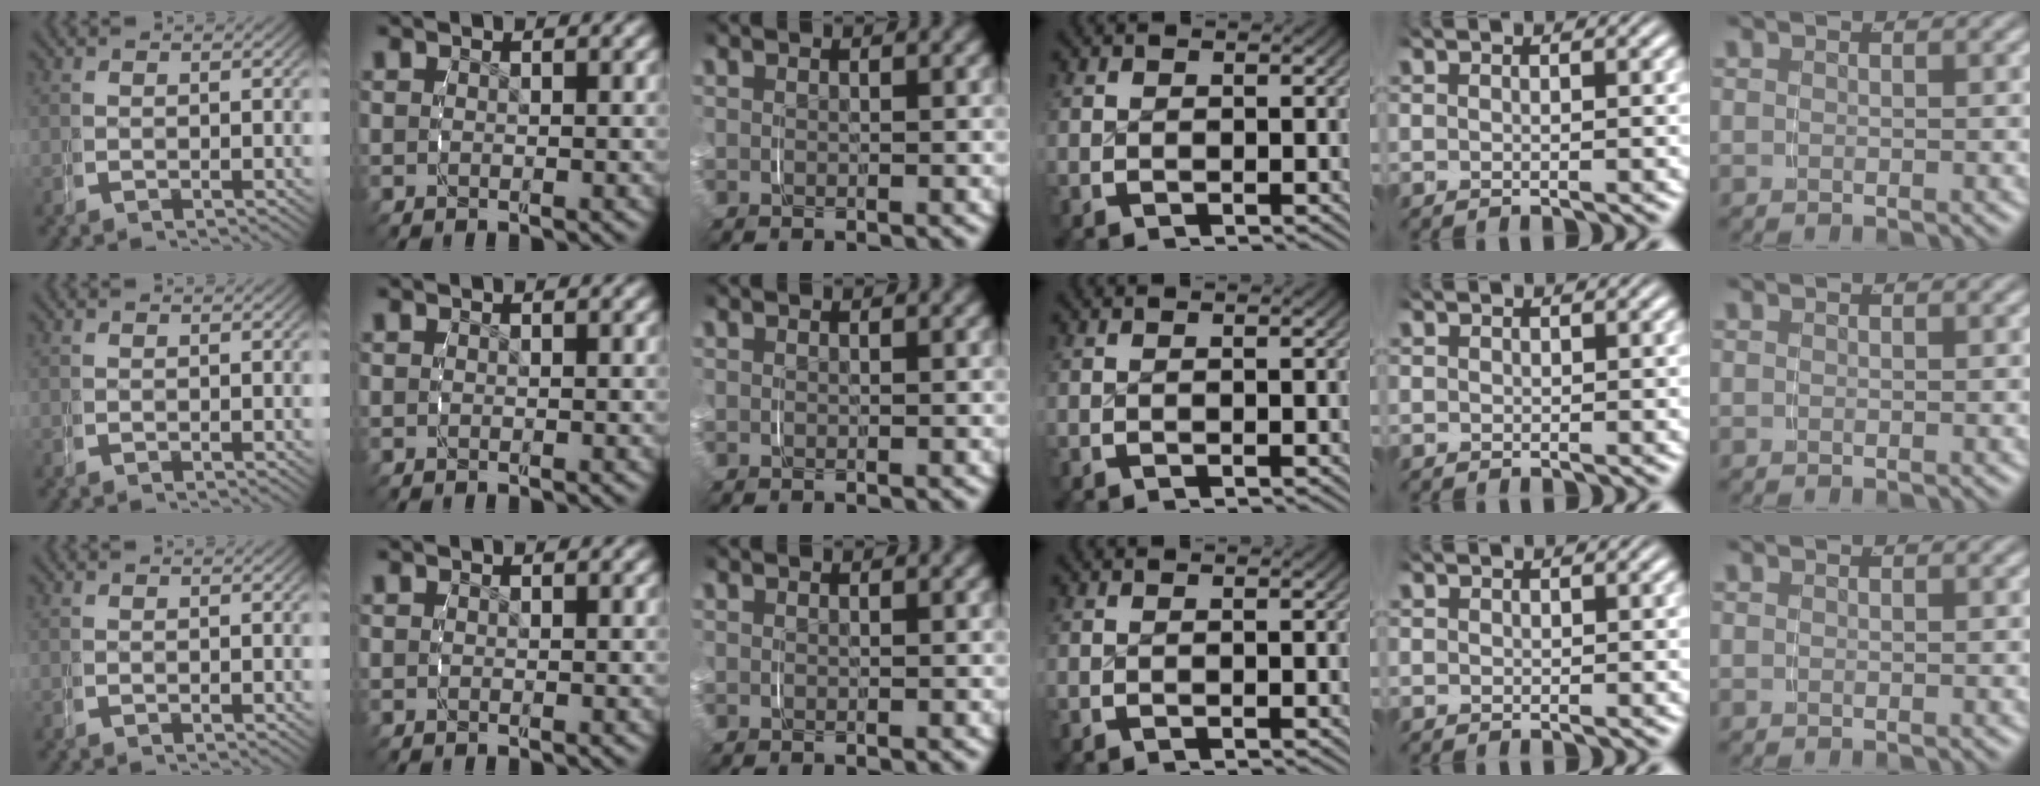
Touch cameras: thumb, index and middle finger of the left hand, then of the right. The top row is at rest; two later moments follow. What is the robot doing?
{"motion": "grasp_and_lifting", "object": "key"}